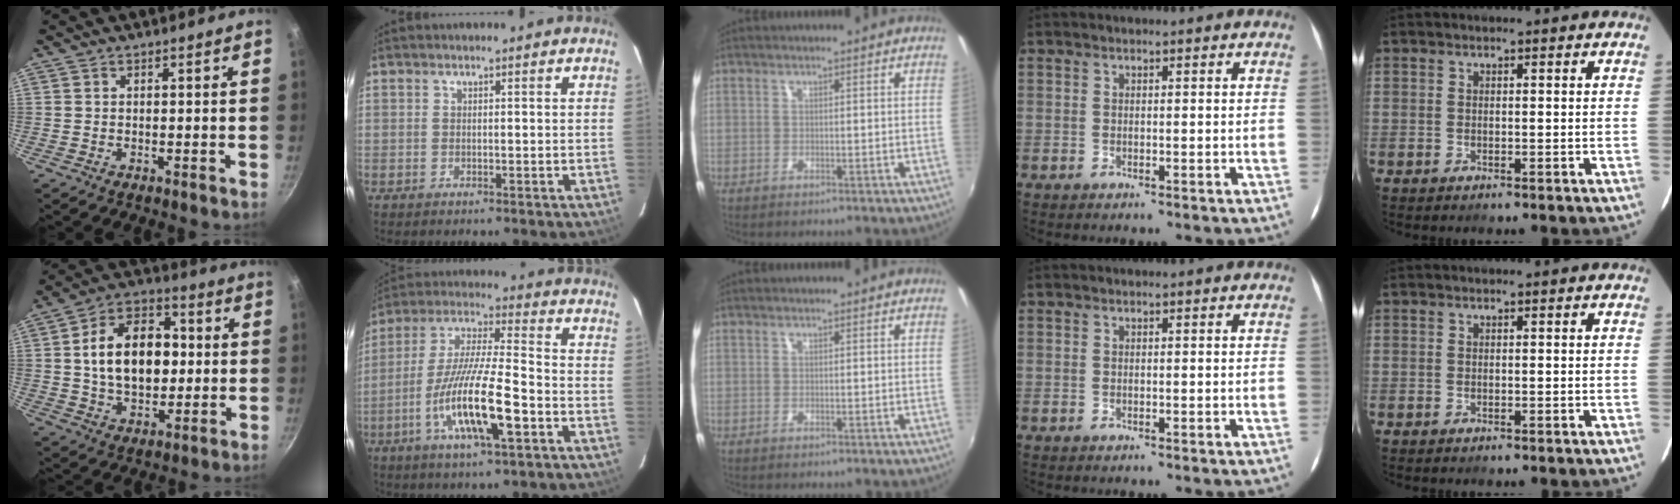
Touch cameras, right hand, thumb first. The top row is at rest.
{"thumb": {"total": 16.7, "force": [1.2, 11.0, 12.4], "torque": [-0.169, 0.020, 0.013]}, "index": {"total": 16.4, "force": [-6.1, 2.7, 15.0], "torque": [-0.299, -0.015, -0.118]}}